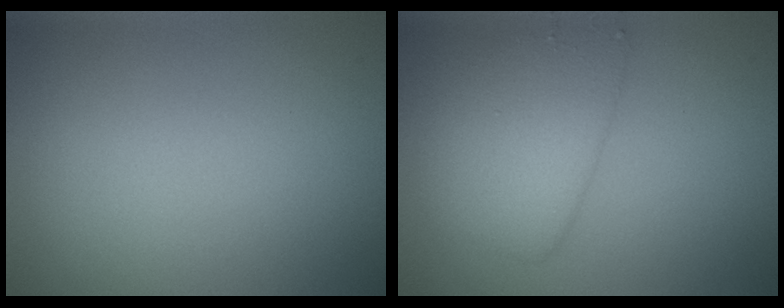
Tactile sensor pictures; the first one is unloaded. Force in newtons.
{"total": 4.4, "press": 4.3, "slide": 0.2}